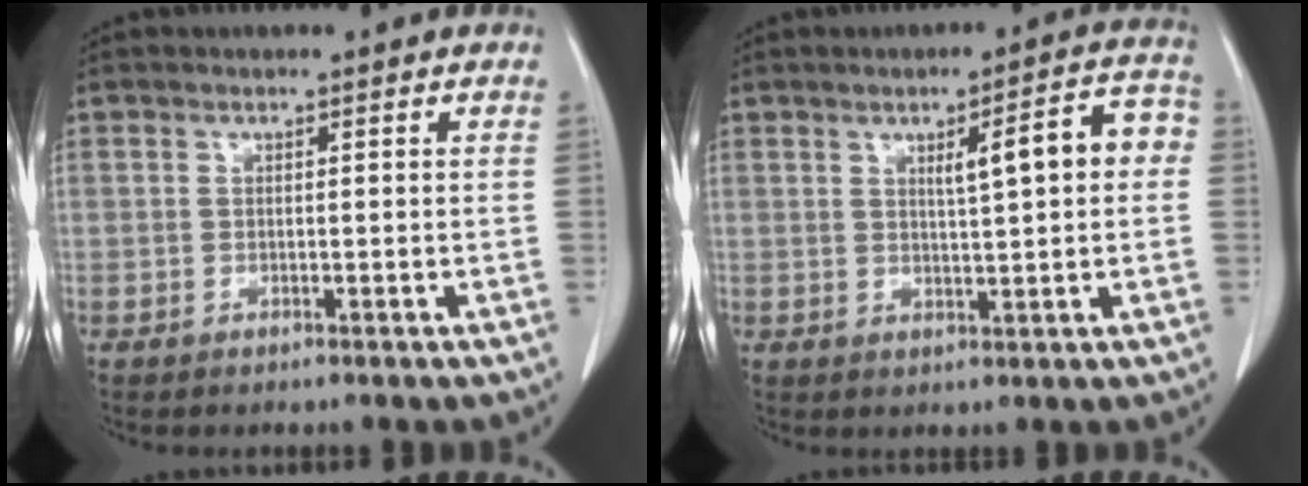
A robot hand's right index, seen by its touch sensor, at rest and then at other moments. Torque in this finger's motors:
{"motor_torque": [0.29, 0.10, 0.13, 0.04]}